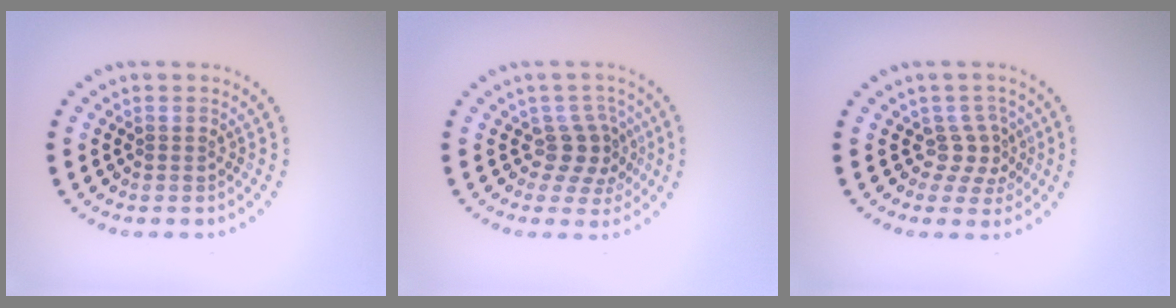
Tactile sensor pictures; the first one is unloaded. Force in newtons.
{"total": 2.8, "press": 2.3, "slide": 1.6}
{"total": 2.4, "press": 1.5, "slide": 1.9}